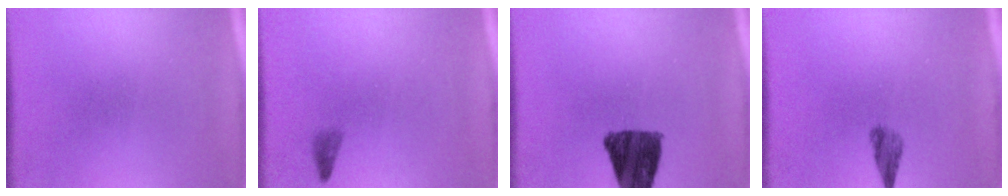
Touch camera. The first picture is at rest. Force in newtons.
{"total": 0.9}
{"total": 10.8}
{"total": 2.2}